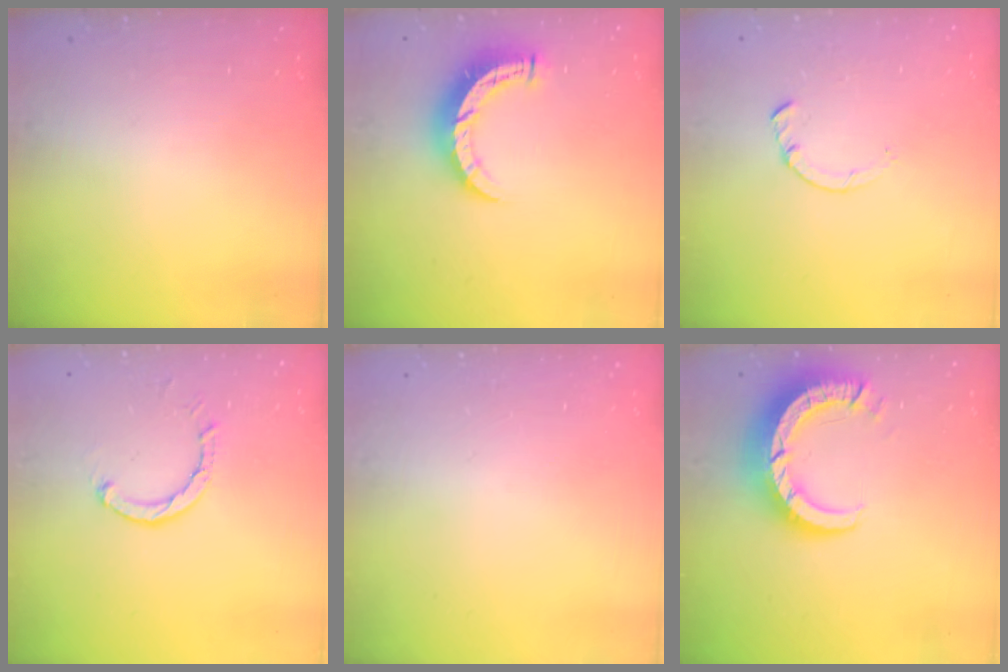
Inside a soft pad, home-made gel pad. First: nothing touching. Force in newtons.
{"total": 8.6, "press": 8.6, "slide": 0.6}
{"total": 1.4, "press": 1.4, "slide": 0.2}
{"total": 2.6, "press": 2.6, "slide": 0.1}
{"total": 0.0}
{"total": 10.6, "press": 10.5, "slide": 1.0}